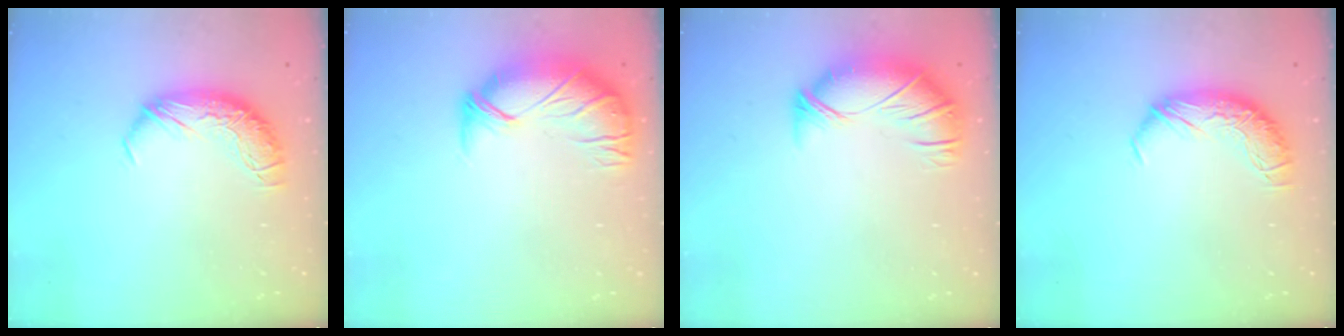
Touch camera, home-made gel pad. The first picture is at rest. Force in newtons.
{"total": 2.8, "press": 0.9, "slide": 2.6}
{"total": 3.0, "press": 1.9, "slide": 2.3}
{"total": 0.0}